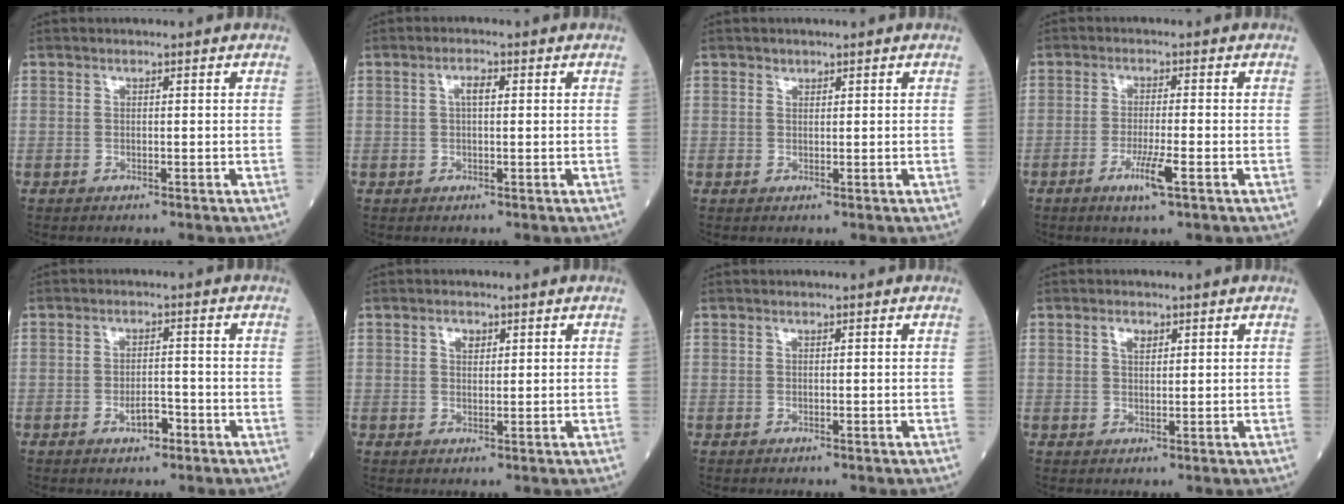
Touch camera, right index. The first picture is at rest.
{"total": 2.1, "force": [0.5, 0.7, 1.9], "torque": [-0.038, 0.006, 0.008]}
{"total": 0.5, "force": [0.5, -0.1, 0.0], "torque": [0.004, -0.003, 0.004]}
{"total": 4.5, "force": [-2.1, -0.1, 3.9], "torque": [-0.076, -0.010, -0.040]}
{"total": 3.1, "force": [-1.6, 1.3, 2.3], "torque": [-0.036, 0.004, -0.027]}
{"total": 1.9, "force": [0.9, 1.2, 1.2], "torque": [-0.019, 0.002, 0.014]}
{"total": 0.0}
{"total": 2.0, "force": [1.0, 1.0, 1.4], "torque": [-0.025, 0.002, 0.019]}